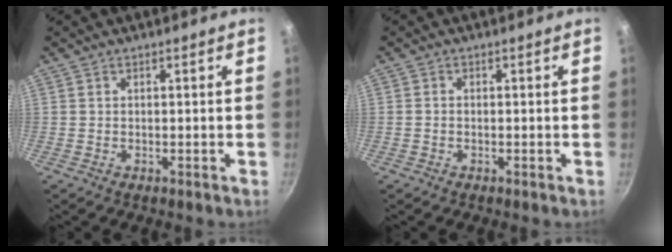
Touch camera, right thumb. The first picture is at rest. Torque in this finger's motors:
{"motor_torque": [-0.44, 0.12, -0.22, 0.00, -0.02]}